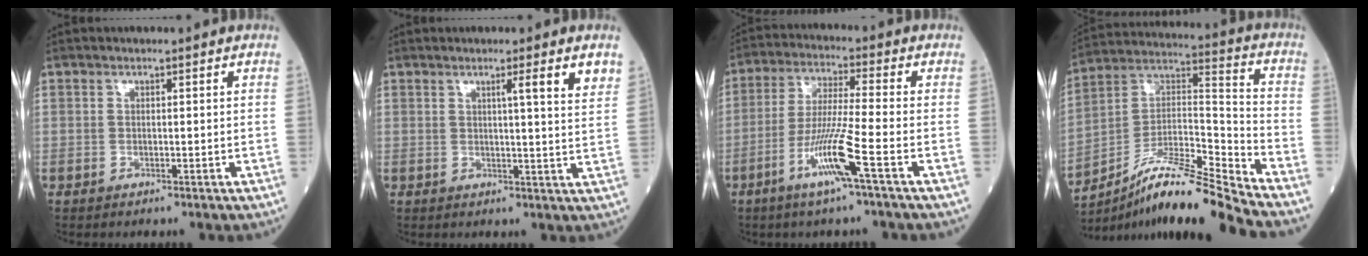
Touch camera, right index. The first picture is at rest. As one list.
[{"total": 5.1, "force": [2.9, -0.7, 4.1], "torque": [-0.055, -0.011, 0.034]}, {"total": 9.5, "force": [-4.5, -1.2, 8.3], "torque": [-0.163, -0.014, -0.092]}, {"total": 16.8, "force": [-14.1, -1.1, 9.1], "torque": [-0.154, 0.023, -0.248]}]